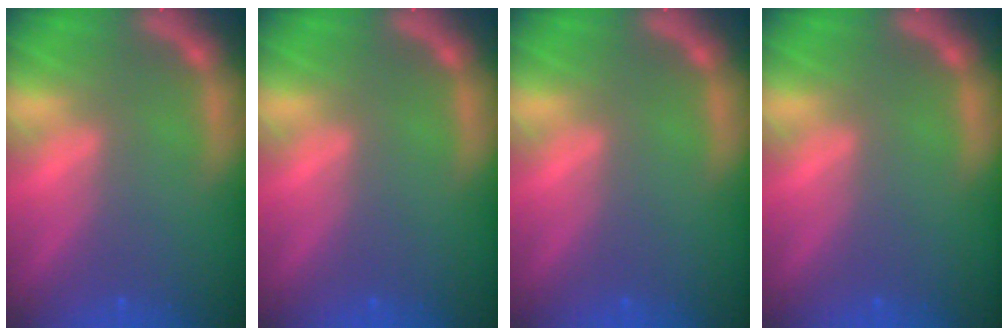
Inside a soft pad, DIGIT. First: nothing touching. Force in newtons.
{"total": 0.0}
{"total": 0.0}
{"total": 0.0}